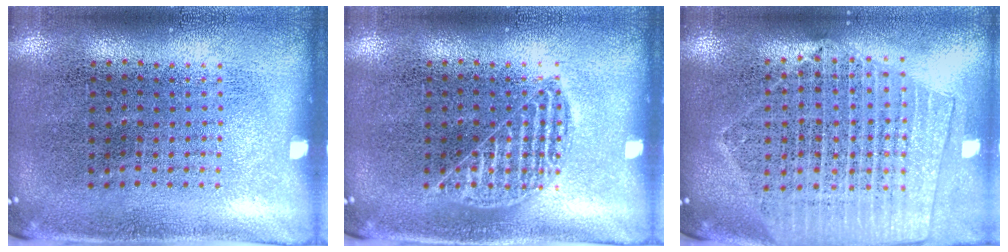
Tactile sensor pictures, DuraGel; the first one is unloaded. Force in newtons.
{"total": 1.4, "press": 1.4, "slide": 0.2}
{"total": 2.0, "press": 1.8, "slide": 0.9}